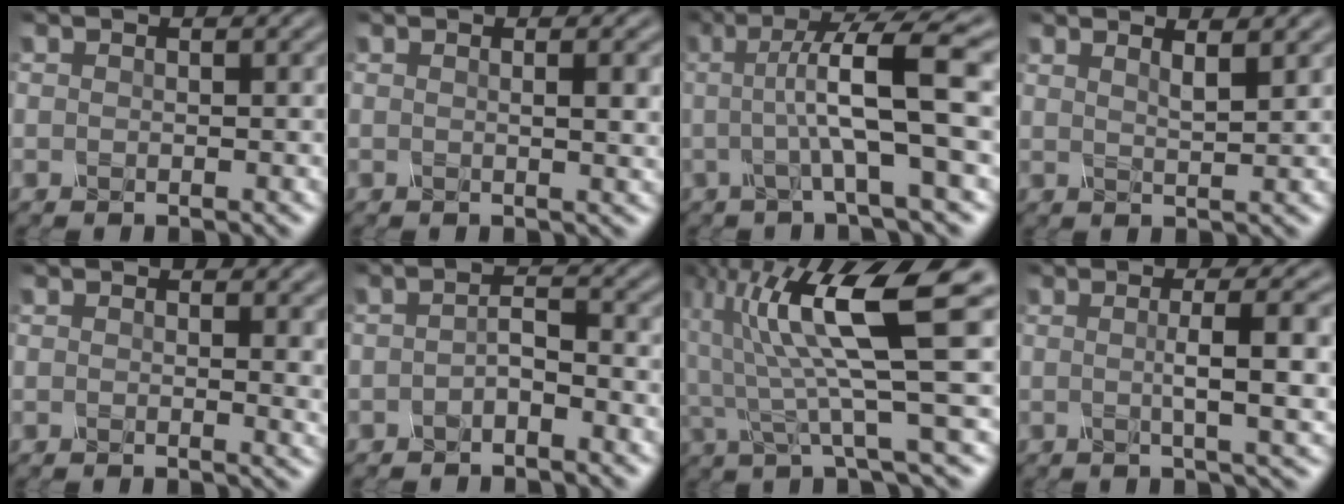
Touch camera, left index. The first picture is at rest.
{"total": 2.8, "force": [0.4, 0.8, 2.6], "torque": [-0.026, 0.012, 0.001]}
{"total": 8.6, "force": [0.6, 1.1, 8.5], "torque": [-0.115, 0.012, 0.014]}
{"total": 2.1, "force": [1.5, 0.3, 1.4], "torque": [-0.012, 0.011, 0.015]}
{"total": 2.3, "force": [0.7, 0.8, 2.1], "torque": [-0.013, 0.005, 0.012]}
{"total": 1.3, "force": [-1.1, -0.1, 0.7], "torque": [-0.024, 0.002, -0.014]}
{"total": 10.1, "force": [1.9, 1.6, 9.8], "torque": [-0.177, 0.011, 0.043]}
{"total": 5.6, "force": [0.1, 0.9, 5.5], "torque": [-0.081, 0.011, 0.008]}